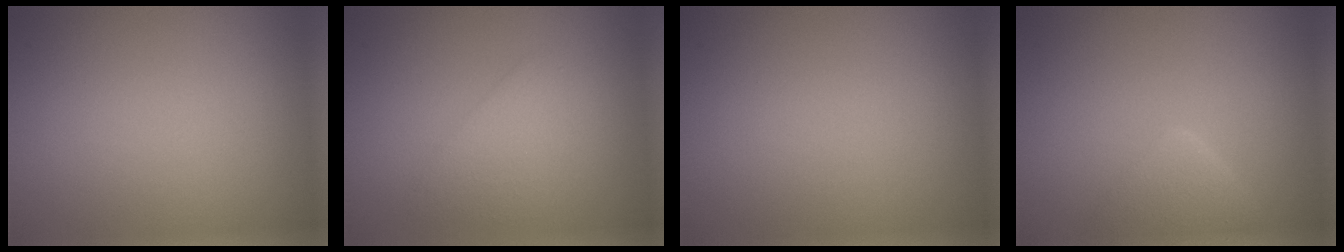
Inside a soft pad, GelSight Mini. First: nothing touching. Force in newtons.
{"total": 2.4, "press": 2.4, "slide": 0.1}
{"total": 0.0}
{"total": 2.6, "press": 2.6, "slide": 0.2}